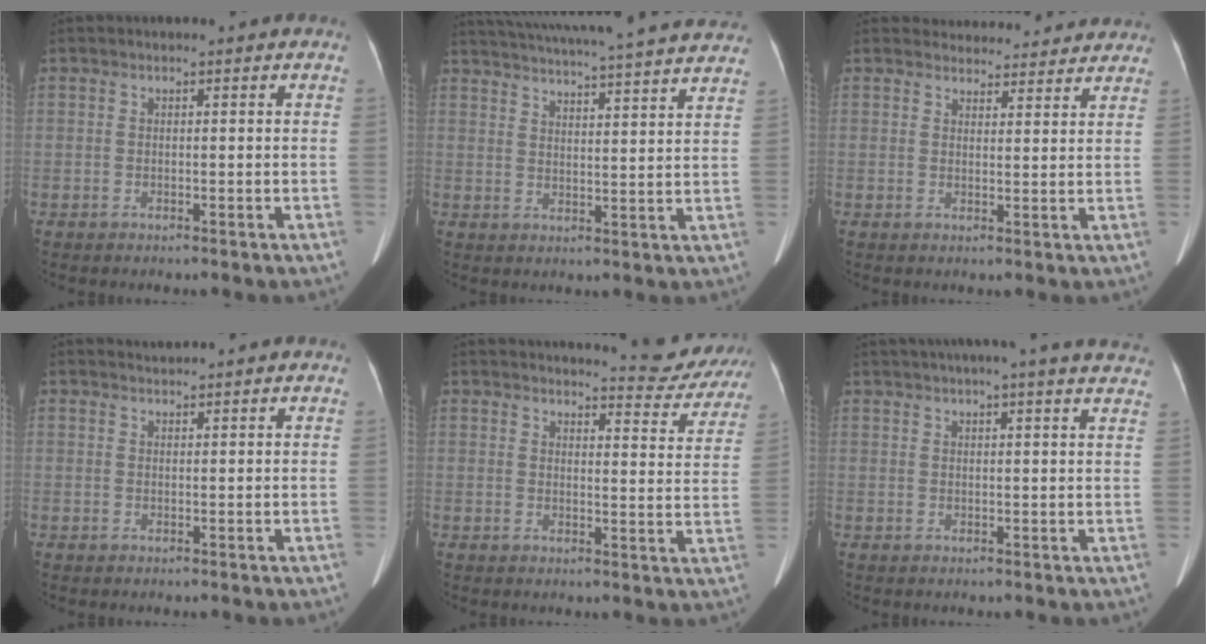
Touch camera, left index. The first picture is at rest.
{"total": 27.8, "force": [25.6, 1.7, 10.8], "torque": [-0.190, -0.016, 0.324]}
{"total": 10.8, "force": [10.3, 3.2, 0.9], "torque": [0.016, 0.015, 0.110]}
{"total": 1.4, "force": [1.3, -0.1, -0.2], "torque": [-0.006, 0.012, 0.025]}
{"total": 11.3, "force": [11.1, 1.4, 1.4], "torque": [-0.001, -0.044, 0.111]}
{"total": 18.7, "force": [16.5, 0.7, 8.9], "torque": [-0.134, 0.008, 0.195]}